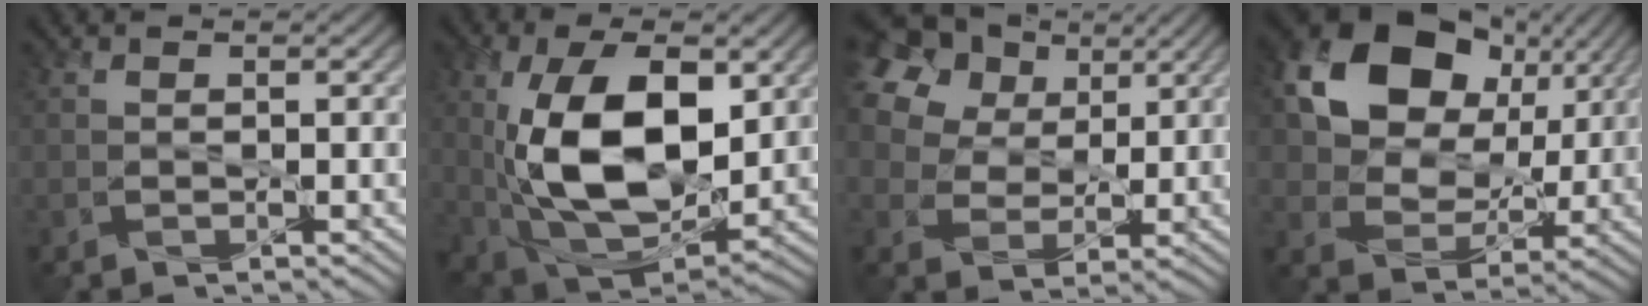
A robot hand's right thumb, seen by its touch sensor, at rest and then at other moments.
{"total": 15.3, "force": [1.8, 8.6, 12.5], "torque": [-0.250, -0.008, 0.042]}
{"total": 21.3, "force": [11.4, 15.2, 9.7], "torque": [-0.295, 0.056, 0.226]}
{"total": 16.1, "force": [6.1, 11.7, 9.1], "torque": [-0.194, 0.021, 0.119]}